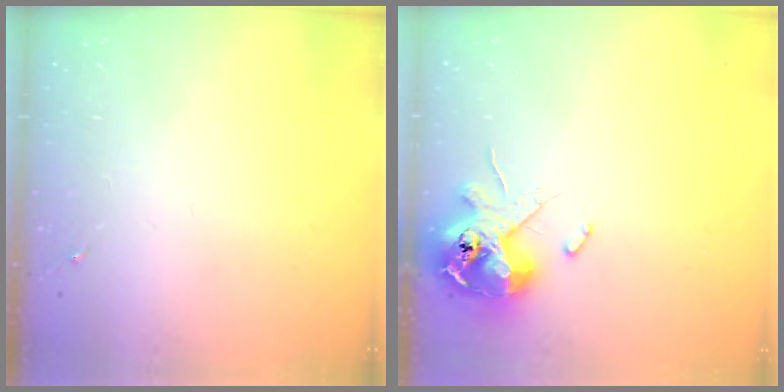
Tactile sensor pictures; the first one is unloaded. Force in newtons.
{"total": 12.4, "press": 12.2, "slide": 2.1}